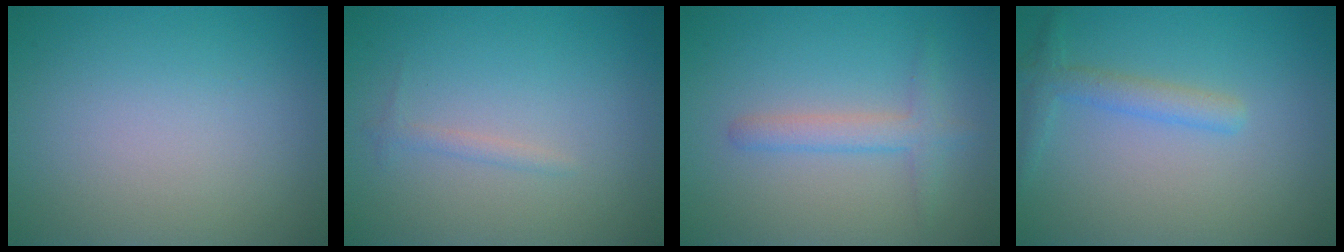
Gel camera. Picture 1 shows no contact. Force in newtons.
{"total": 0.8, "press": 0.8, "slide": 0.0}
{"total": 2.3, "press": 2.3, "slide": 0.2}
{"total": 2.2, "press": 2.2, "slide": 0.1}